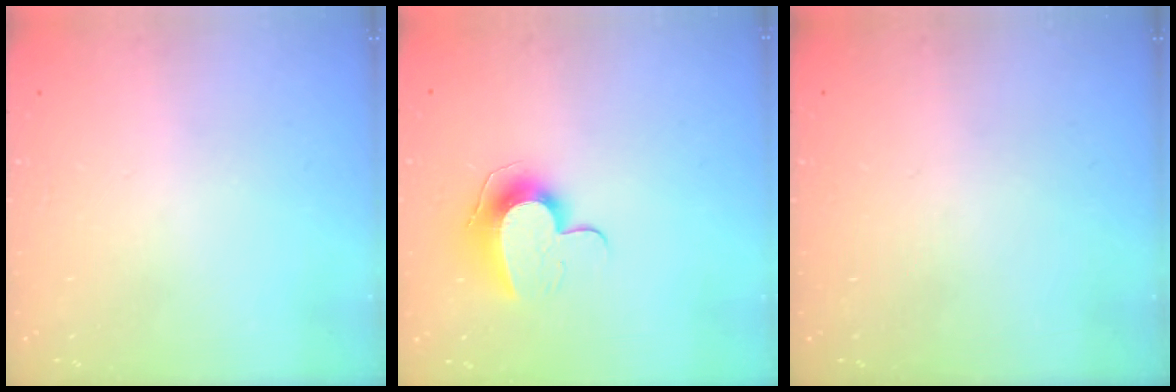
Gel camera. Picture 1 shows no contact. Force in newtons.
{"total": 10.1, "press": 10.1, "slide": 0.3}
{"total": 0.0}